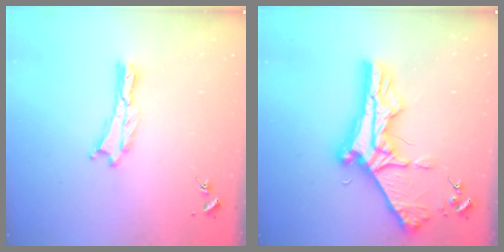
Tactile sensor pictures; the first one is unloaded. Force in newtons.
{"total": 10.0, "press": 9.9, "slide": 1.3}